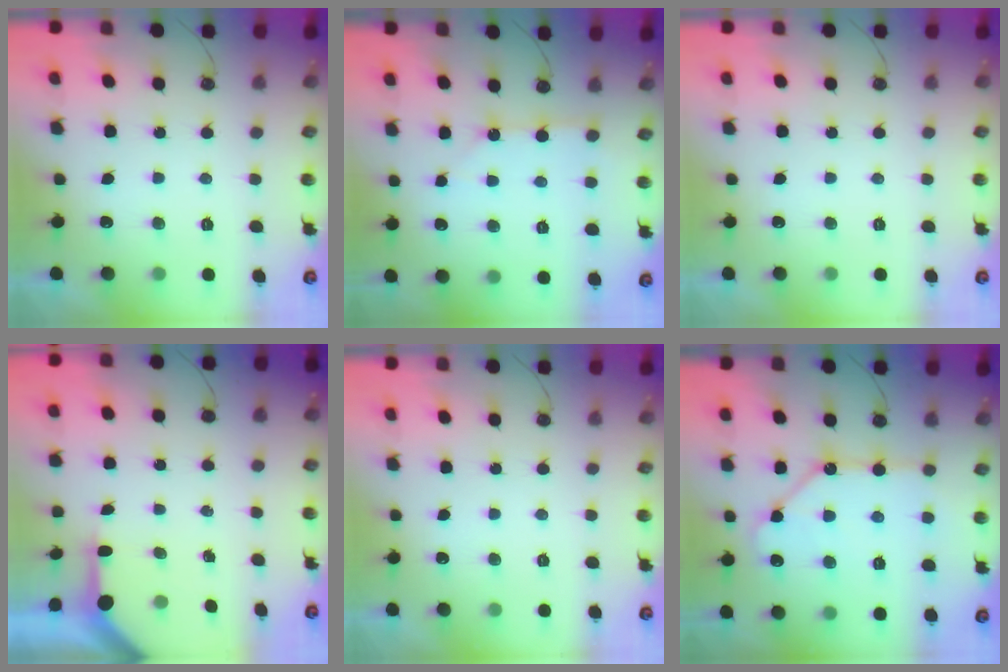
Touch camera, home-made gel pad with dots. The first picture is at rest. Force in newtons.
{"total": 2.8, "press": 2.8, "slide": 0.3}
{"total": 0.0}
{"total": 3.5, "press": 3.5, "slide": 0.4}
{"total": 0.0}
{"total": 11.5, "press": 11.5, "slide": 1.2}